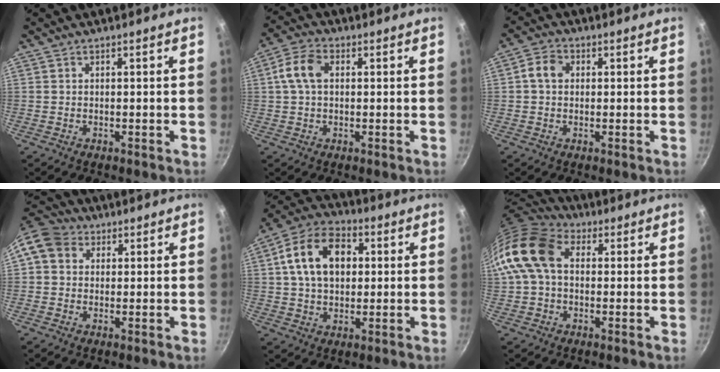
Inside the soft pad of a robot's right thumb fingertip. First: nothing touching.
{"total": 7.0, "force": [1.2, 4.4, 5.3], "torque": [-0.109, 0.020, 0.014]}
{"total": 4.3, "force": [0.6, 3.3, 2.7], "torque": [-0.044, 0.011, 0.001]}
{"total": 8.2, "force": [2.1, 6.9, 4.0], "torque": [-0.054, 0.015, 0.019]}
{"total": 14.4, "force": [2.9, 10.0, 10.0], "torque": [-0.149, 0.018, 0.037]}
{"total": 13.5, "force": [1.7, 9.6, 9.3], "torque": [-0.166, 0.026, 0.012]}